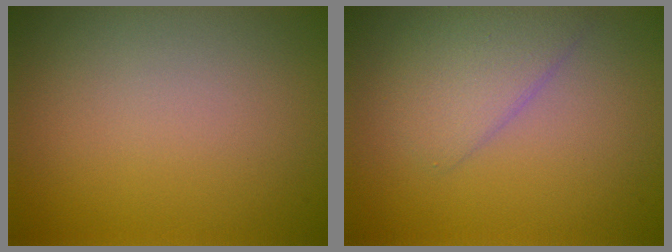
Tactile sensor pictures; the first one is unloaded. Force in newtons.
{"total": 2.6, "press": 2.6, "slide": 0.1}